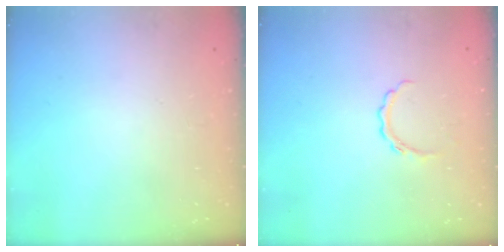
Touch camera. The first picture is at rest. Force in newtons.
{"total": 4.5, "press": 4.4, "slide": 0.7}